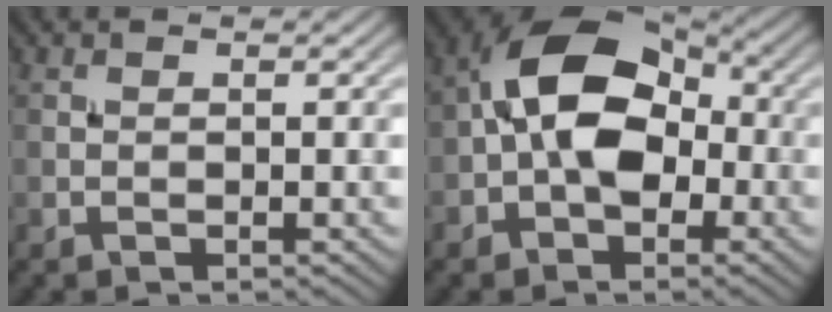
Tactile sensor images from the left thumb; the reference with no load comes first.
{"total": 11.2, "force": [-0.8, 7.3, 8.4], "torque": [-0.143, 0.024, -0.032]}